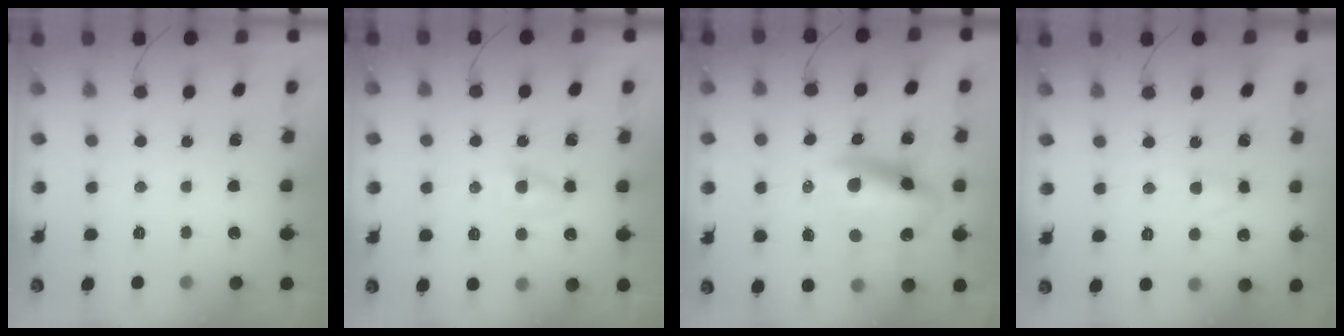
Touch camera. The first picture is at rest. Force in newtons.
{"total": 3.3, "press": 3.1, "slide": 1.2}
{"total": 14.1, "press": 13.7, "slide": 3.4}
{"total": 2.8, "press": 2.6, "slide": 1.1}